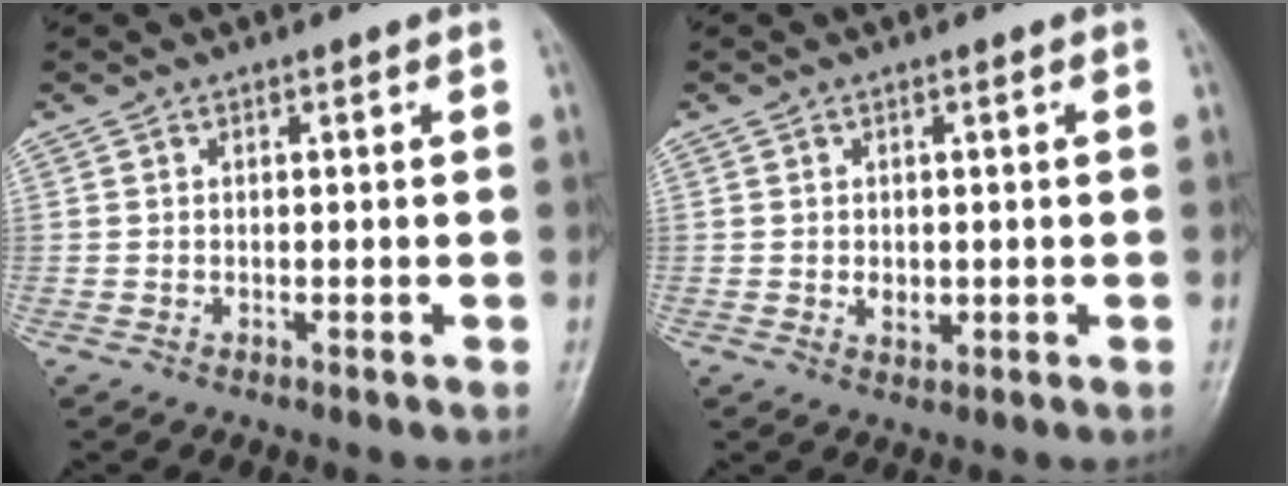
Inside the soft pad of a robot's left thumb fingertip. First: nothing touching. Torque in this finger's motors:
{"motor_torque": [-0.02, 0.04, 0.15, -0.07, 0.00]}